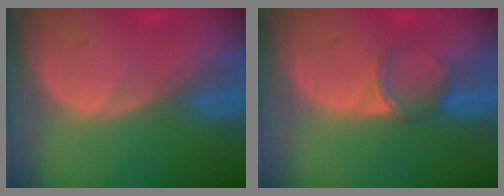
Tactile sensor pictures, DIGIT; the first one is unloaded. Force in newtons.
{"total": 3.4, "press": 3.0, "slide": 1.6}